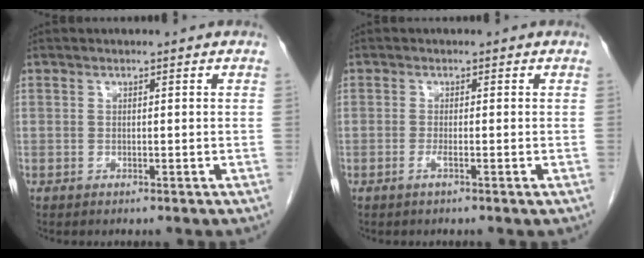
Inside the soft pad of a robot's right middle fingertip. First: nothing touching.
{"total": 1.3, "force": [-0.7, -0.2, 1.1], "torque": [-0.022, -0.002, -0.013]}